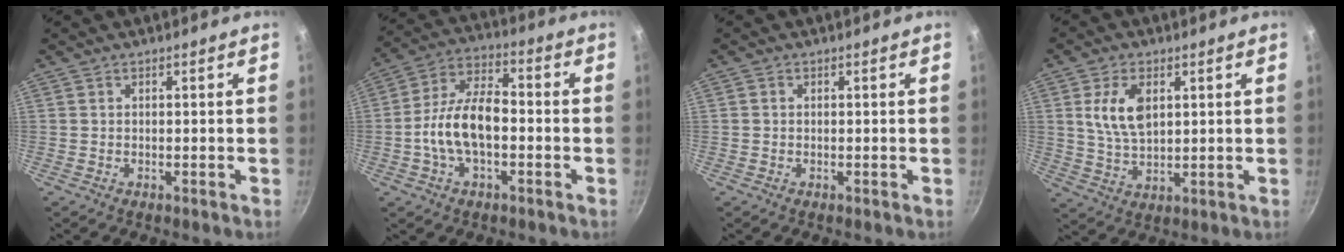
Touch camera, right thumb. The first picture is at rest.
{"total": 12.7, "force": [-2.3, 6.8, 10.5], "torque": [-0.176, 0.042, -0.054]}
{"total": 0.5, "force": [-0.1, 0.5, 0.2], "torque": [-0.002, 0.002, -0.003]}
{"total": 8.7, "force": [2.5, 5.1, 6.7], "torque": [-0.118, -0.014, 0.049]}